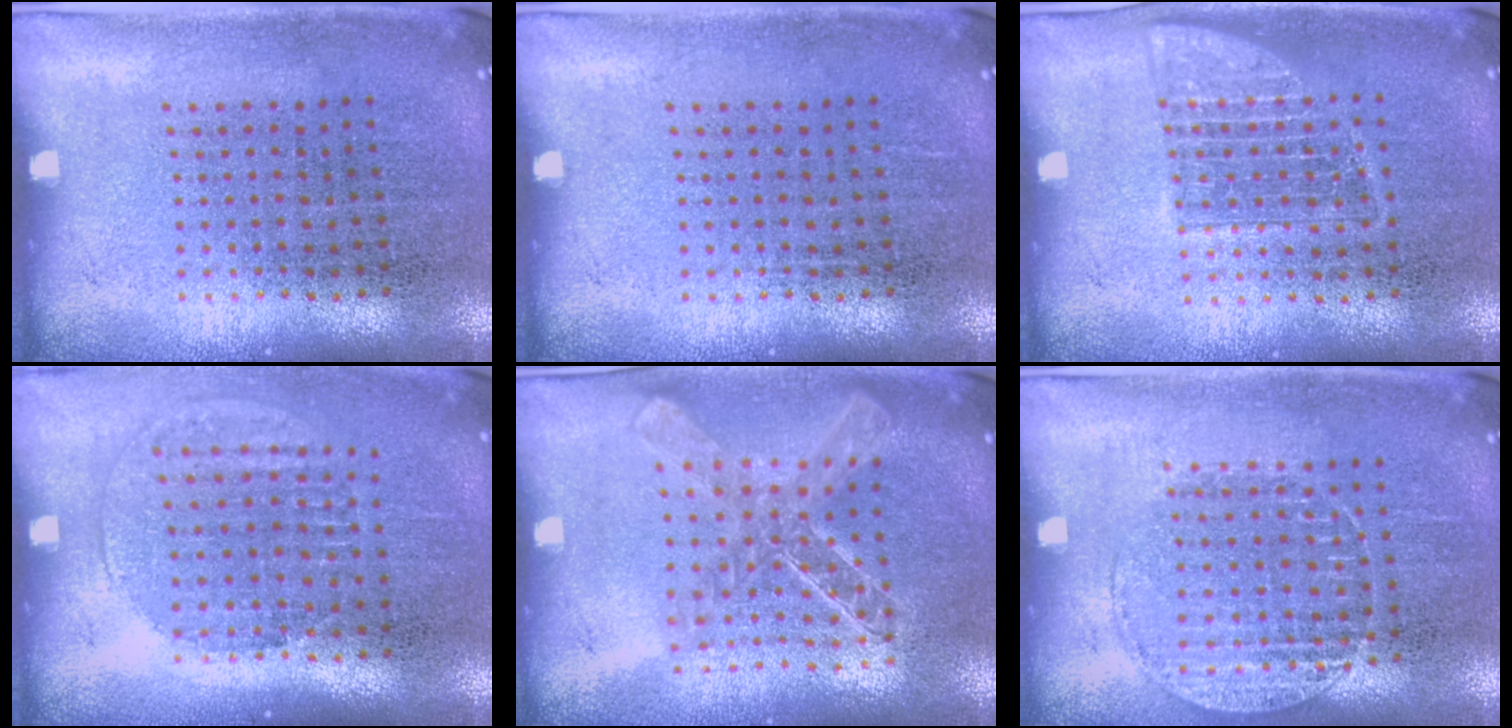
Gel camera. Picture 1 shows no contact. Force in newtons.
{"total": 0.0}
{"total": 1.1, "press": 1.1, "slide": 0.3}
{"total": 1.3, "press": 1.1, "slide": 0.5}
{"total": 1.7, "press": 1.5, "slide": 0.8}
{"total": 1.1, "press": 1.1, "slide": 0.4}